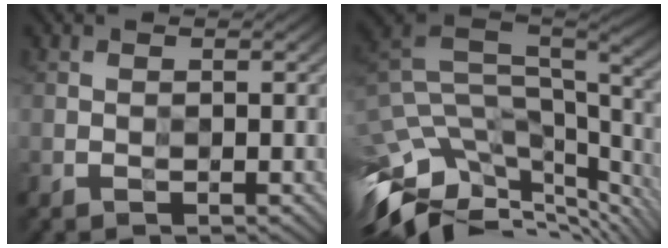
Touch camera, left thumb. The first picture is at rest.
{"total": 14.0, "force": [-5.5, 5.8, 11.5], "torque": [-0.268, 0.001, -0.086]}